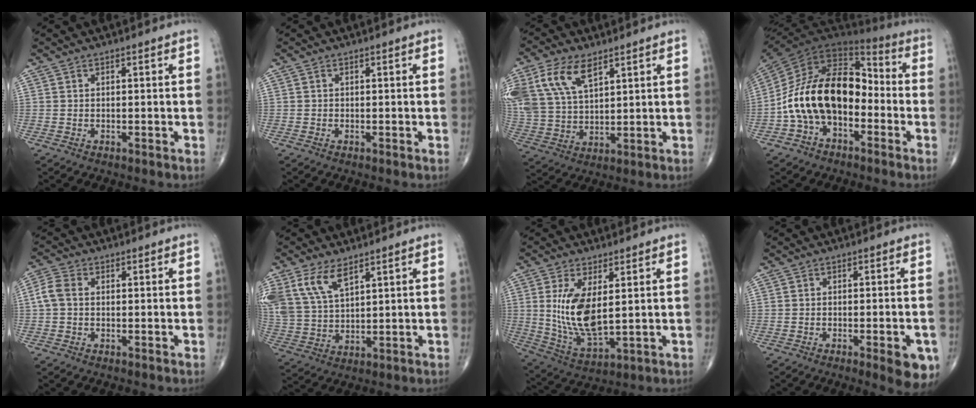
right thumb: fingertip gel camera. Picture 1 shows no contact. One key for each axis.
{"total": 0.0}
{"total": 13.3, "fx": 6.8, "fy": 7.0, "fz": 9.1, "tx": -0.184, "ty": -0.011, "tz": 0.139}
{"total": 19.2, "fx": -3.9, "fy": 12.1, "fz": 14.4, "tx": -0.241, "ty": 0.065, "tz": -0.077}
{"total": 3.8, "fx": 0.0, "fy": 2.7, "fz": 2.7, "tx": -0.066, "ty": 0.010, "tz": -0.007}
{"total": 9.4, "fx": 5.6, "fy": 4.4, "fz": 6.3, "tx": -0.130, "ty": -0.011, "tz": 0.123}
{"total": 11.8, "fx": 2.0, "fy": 5.0, "fz": 10.4, "tx": -0.204, "ty": -0.025, "tz": 0.054}
{"total": 7.4, "fx": -3.4, "fy": 2.1, "fz": 6.3, "tx": -0.065, "ty": 0.001, "tz": -0.039}